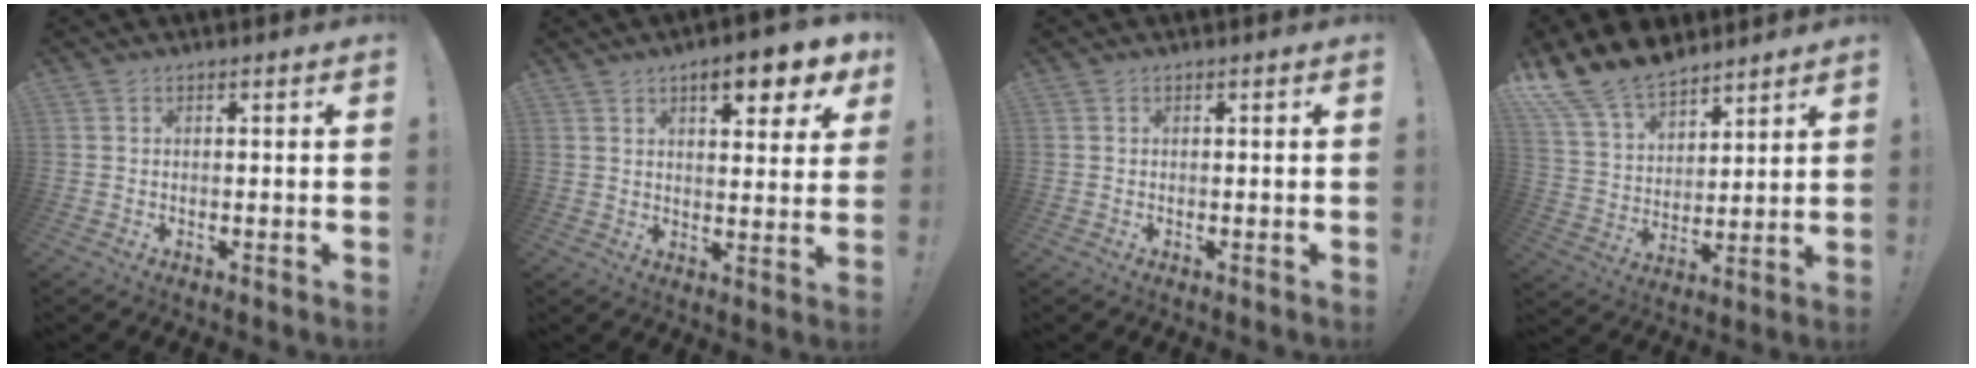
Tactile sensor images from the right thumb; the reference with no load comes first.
{"total": 9.0, "force": [5.2, 2.8, 6.8], "torque": [-0.086, -0.026, 0.085]}
{"total": 0.0}
{"total": 15.1, "force": [12.2, 7.2, 5.2], "torque": [-0.110, -0.086, 0.232]}